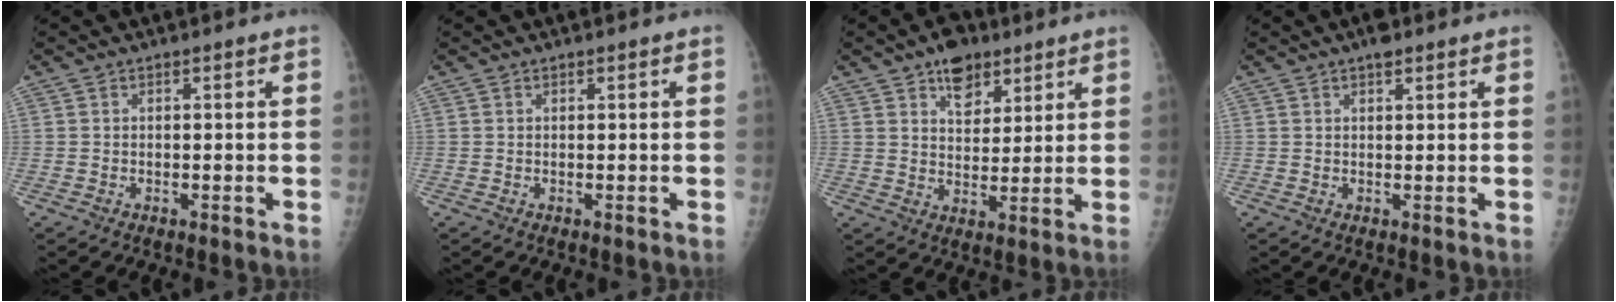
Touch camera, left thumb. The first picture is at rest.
{"total": 0.0}
{"total": 8.3, "force": [5.2, 4.9, 4.2], "torque": [-0.033, -0.026, 0.081]}
{"total": 2.3, "force": [1.6, 0.9, 1.4], "torque": [-0.009, -0.005, 0.020]}